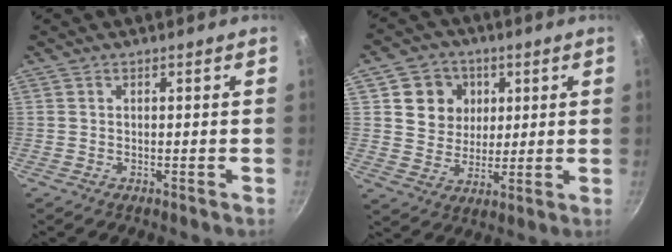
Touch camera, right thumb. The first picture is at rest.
{"total": 9.9, "force": [3.0, 8.8, 3.4], "torque": [-0.020, -0.008, 0.049]}